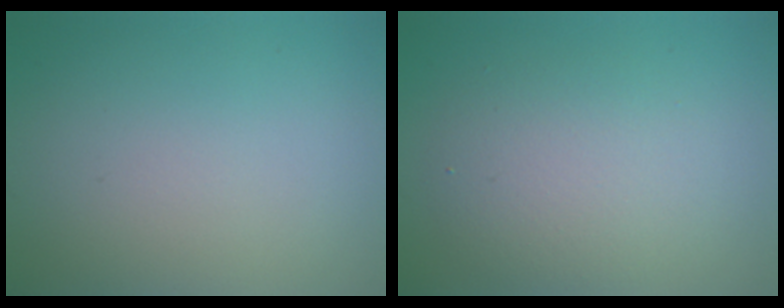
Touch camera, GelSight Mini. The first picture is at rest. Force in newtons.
{"total": 2.6, "press": 2.6, "slide": 0.3}